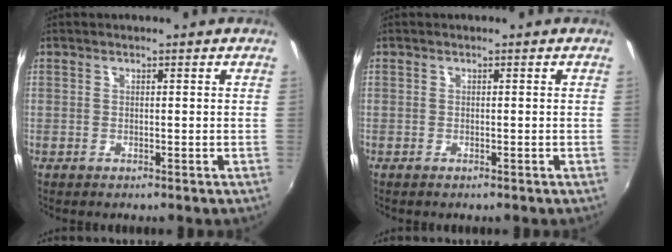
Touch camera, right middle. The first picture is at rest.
{"total": 0.0}